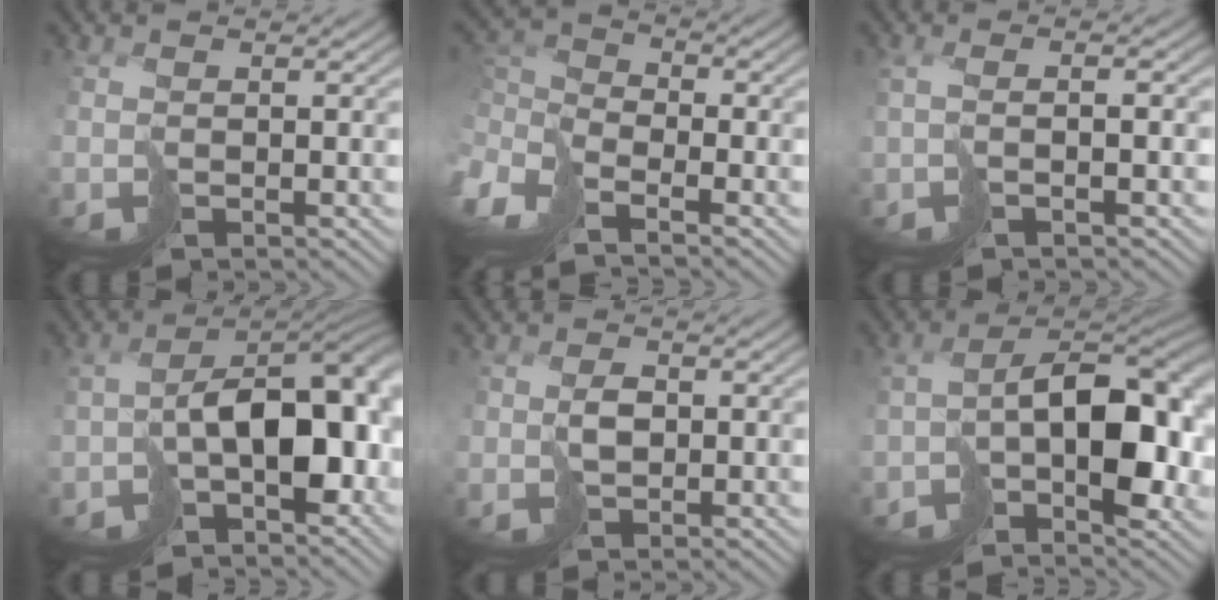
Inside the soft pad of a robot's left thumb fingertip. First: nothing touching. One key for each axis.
{"total": 8.1, "fx": -3.9, "fy": 4.0, "fz": 5.9, "tx": -0.173, "ty": -0.009, "tz": -0.078}
{"total": 2.3, "fx": -0.3, "fy": -0.1, "fz": 2.3, "tx": -0.055, "ty": 0.002, "tz": 0.000}
{"total": 13.6, "fx": -3.7, "fy": 7.5, "fz": 10.8, "tx": -0.154, "ty": -0.020, "tz": -0.039}
{"total": 2.4, "fx": 0.3, "fy": 1.8, "fz": 1.5, "tx": -0.028, "ty": 0.001, "tz": 0.012}
{"total": 10.6, "fx": -2.5, "fy": 5.3, "fz": 8.7, "tx": -0.122, "ty": -0.001, "tz": -0.035}